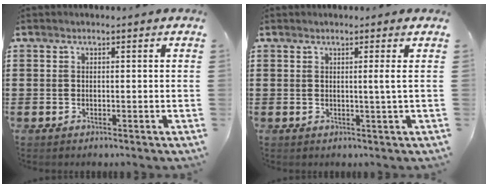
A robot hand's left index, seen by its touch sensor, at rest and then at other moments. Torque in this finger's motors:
{"motor_torque": [0.04, 0.11, 0.05, 0.02]}